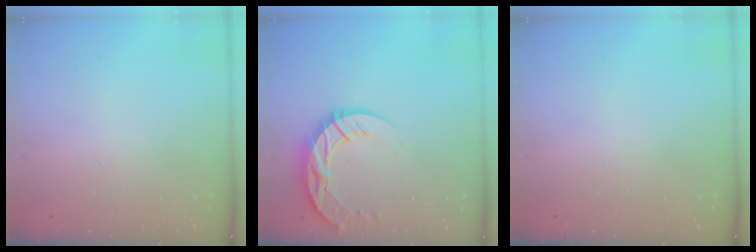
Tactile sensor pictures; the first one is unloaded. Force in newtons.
{"total": 13.1, "press": 13.1, "slide": 1.1}
{"total": 0.0}